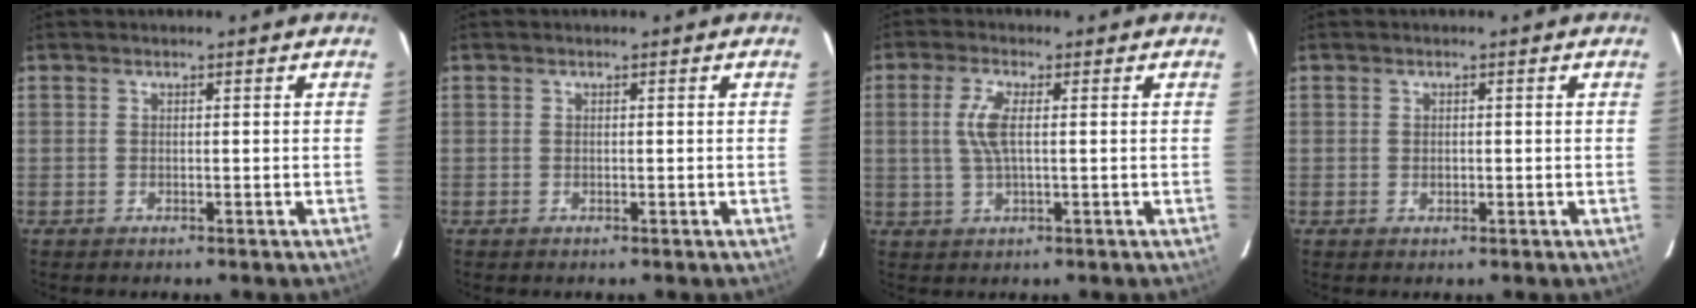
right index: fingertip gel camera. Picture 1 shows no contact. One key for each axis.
{"total": 0.0}
{"total": 5.2, "fx": 0.7, "fy": 1.3, "fz": 5.0, "tx": -0.102, "ty": 0.003, "tz": 0.016}
{"total": 0.9, "fx": 0.0, "fy": 0.8, "fz": 0.4, "tx": -0.003, "ty": 0.002, "tz": 0.002}